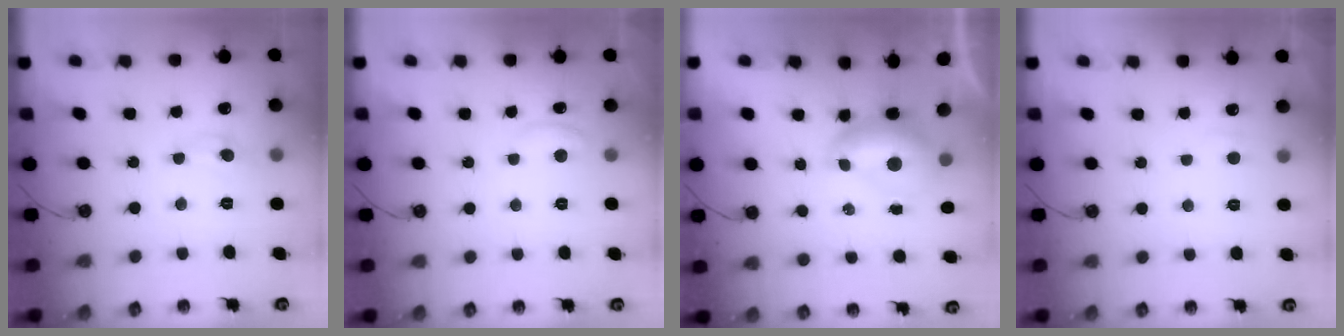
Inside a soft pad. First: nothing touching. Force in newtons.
{"total": 0.6, "press": 0.5, "slide": 0.3}
{"total": 0.7, "press": 0.6, "slide": 0.3}
{"total": 0.9, "press": 0.6, "slide": 0.6}